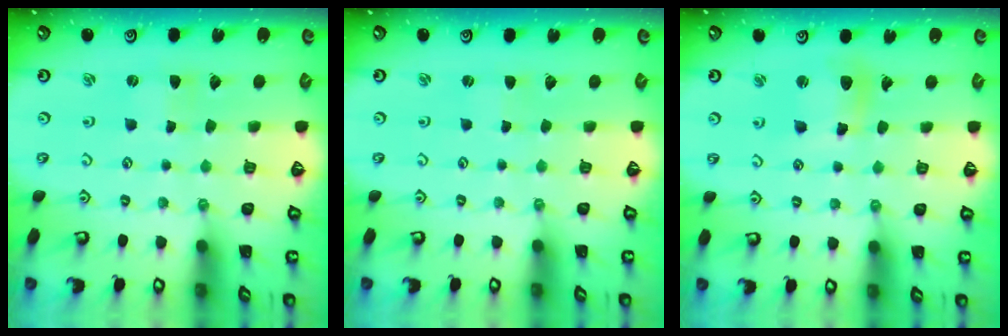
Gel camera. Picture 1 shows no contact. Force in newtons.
{"total": 0.0}
{"total": 10.0, "press": 9.9, "slide": 1.1}